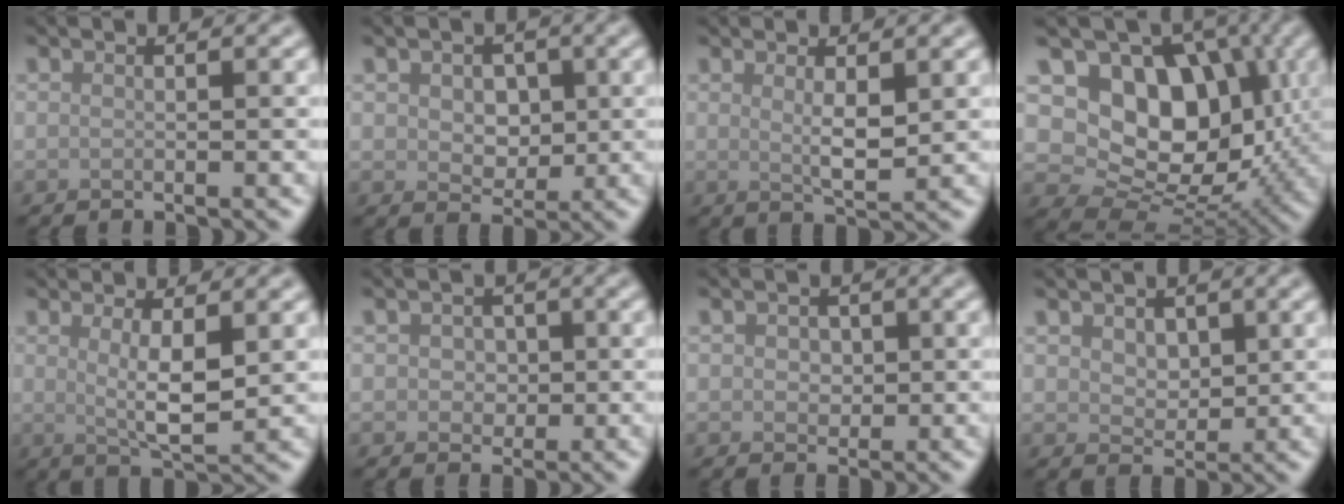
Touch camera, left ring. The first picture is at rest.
{"total": 3.1, "force": [0.5, 2.3, 2.0], "torque": [-0.037, -0.005, 0.004]}
{"total": 2.3, "force": [0.7, 0.5, 2.1], "torque": [-0.037, -0.008, 0.016]}
{"total": 10.6, "force": [2.1, 8.0, 6.7], "torque": [-0.104, -0.014, 0.026]}
{"total": 3.7, "force": [0.8, 1.0, 3.5], "torque": [-0.063, -0.010, 0.020]}
{"total": 2.0, "force": [0.2, 1.7, 1.0], "torque": [-0.012, 0.001, -0.006]}
{"total": 1.8, "force": [0.3, 1.5, 0.9], "torque": [-0.016, -0.001, -0.001]}
{"total": 2.4, "force": [1.0, 1.8, 1.3], "torque": [-0.028, -0.007, 0.016]}